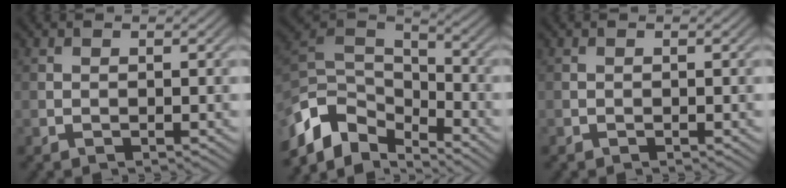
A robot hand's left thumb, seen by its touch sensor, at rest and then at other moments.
{"total": 10.1, "force": [-5.9, 5.7, 5.9], "torque": [-0.133, -0.003, -0.129]}
{"total": 0.0}